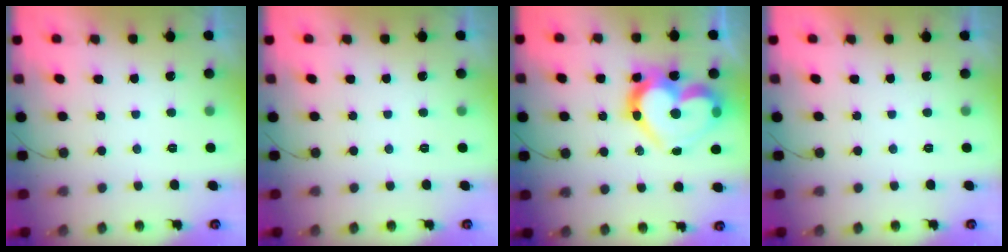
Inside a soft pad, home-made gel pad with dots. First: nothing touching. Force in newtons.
{"total": 0.0}
{"total": 21.4, "press": 21.3, "slide": 2.6}
{"total": 1.7, "press": 1.7, "slide": 0.0}